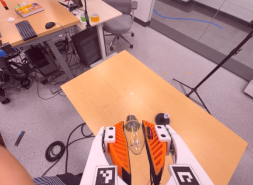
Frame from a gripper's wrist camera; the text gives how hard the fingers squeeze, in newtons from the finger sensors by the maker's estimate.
{"total": 21.4, "left": 24.4, "right": 18.4}